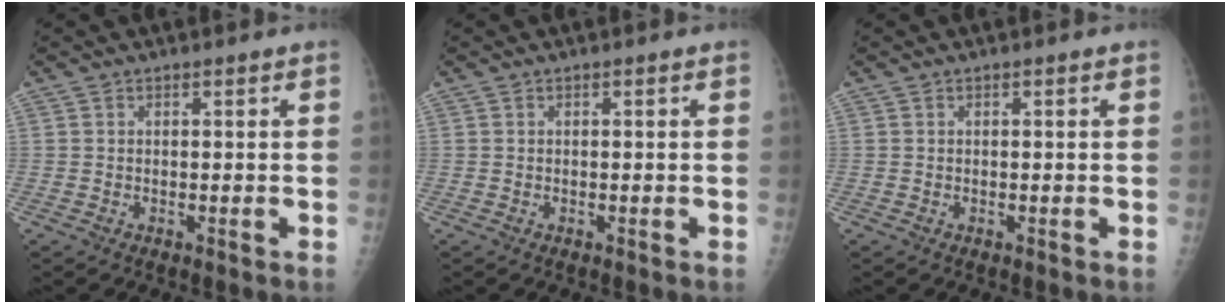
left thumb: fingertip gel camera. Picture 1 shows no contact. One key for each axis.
{"total": 0.0}
{"total": 0.0}